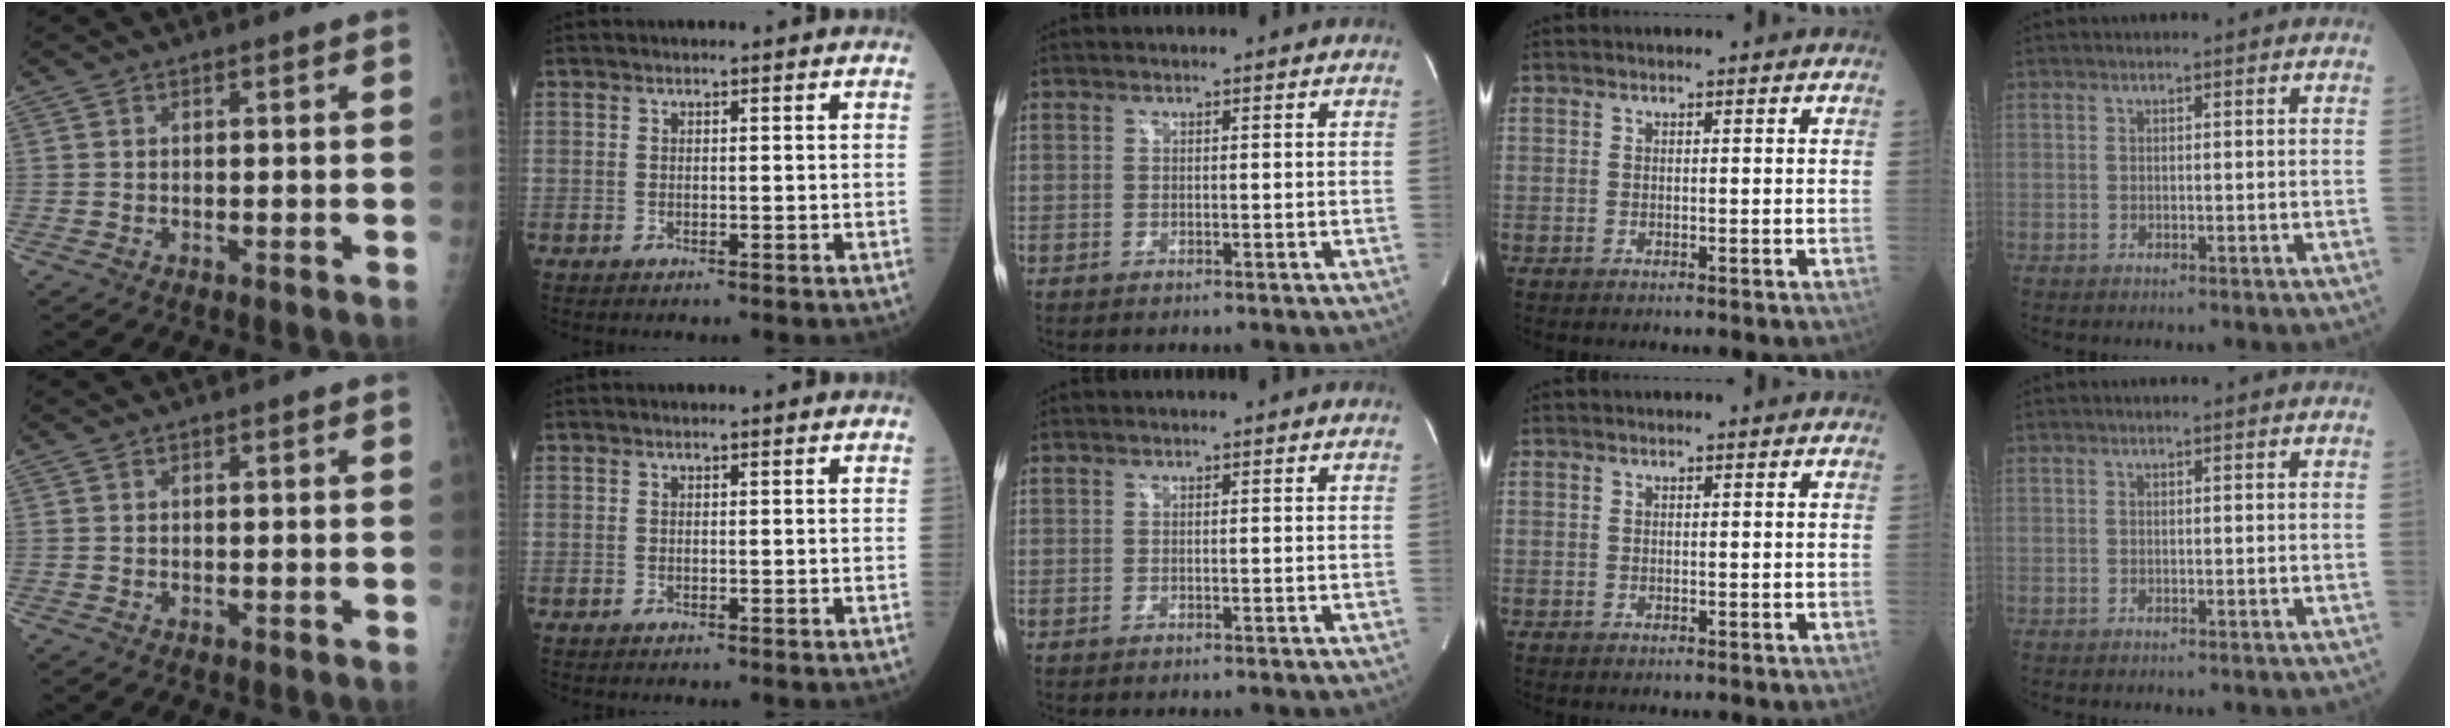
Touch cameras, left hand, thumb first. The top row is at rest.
{}